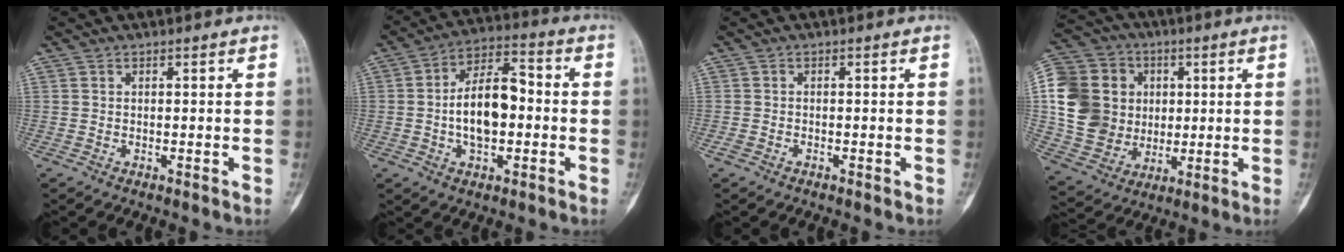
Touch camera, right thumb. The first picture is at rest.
{"total": 12.8, "force": [-0.9, 7.0, 10.6], "torque": [-0.165, 0.031, -0.022]}
{"total": 0.8, "force": [-0.4, 0.6, 0.3], "torque": [-0.006, 0.001, -0.009]}
{"total": 20.5, "force": [2.7, 17.7, 10.0], "torque": [-0.176, 0.016, 0.061]}